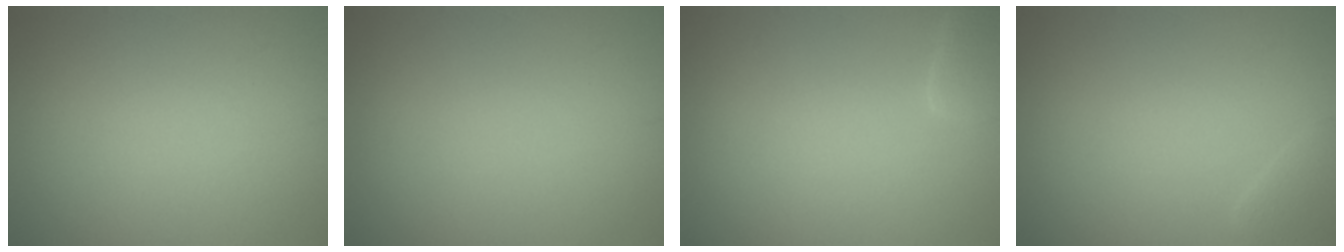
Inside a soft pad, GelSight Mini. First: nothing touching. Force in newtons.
{"total": 0.0}
{"total": 2.4, "press": 2.4, "slide": 0.2}
{"total": 1.3, "press": 1.3, "slide": 0.2}